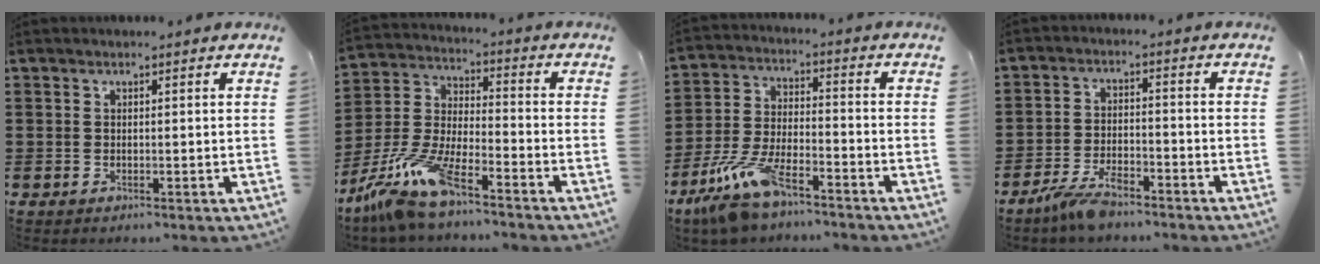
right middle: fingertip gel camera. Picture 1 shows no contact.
{"total": 10.9, "force": [-8.8, 1.6, 6.2], "torque": [-0.150, 0.003, -0.180]}
{"total": 9.9, "force": [-7.8, 2.3, 5.7], "torque": [-0.137, 0.001, -0.156]}
{"total": 5.2, "force": [-4.3, 1.3, 2.6], "torque": [-0.062, 0.000, -0.085]}